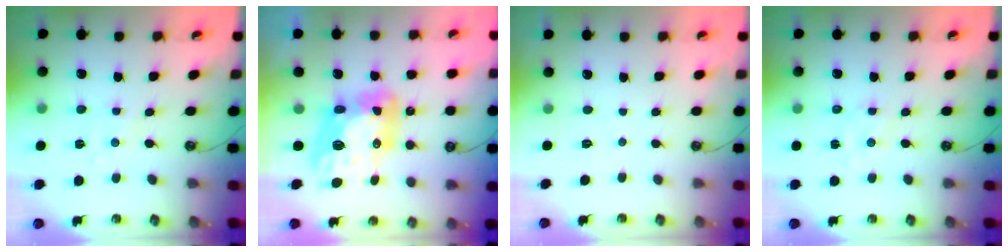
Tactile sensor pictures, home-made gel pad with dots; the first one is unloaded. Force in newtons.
{"total": 14.9, "press": 14.8, "slide": 1.5}
{"total": 2.8, "press": 2.8, "slide": 0.4}
{"total": 1.8, "press": 1.7, "slide": 0.3}